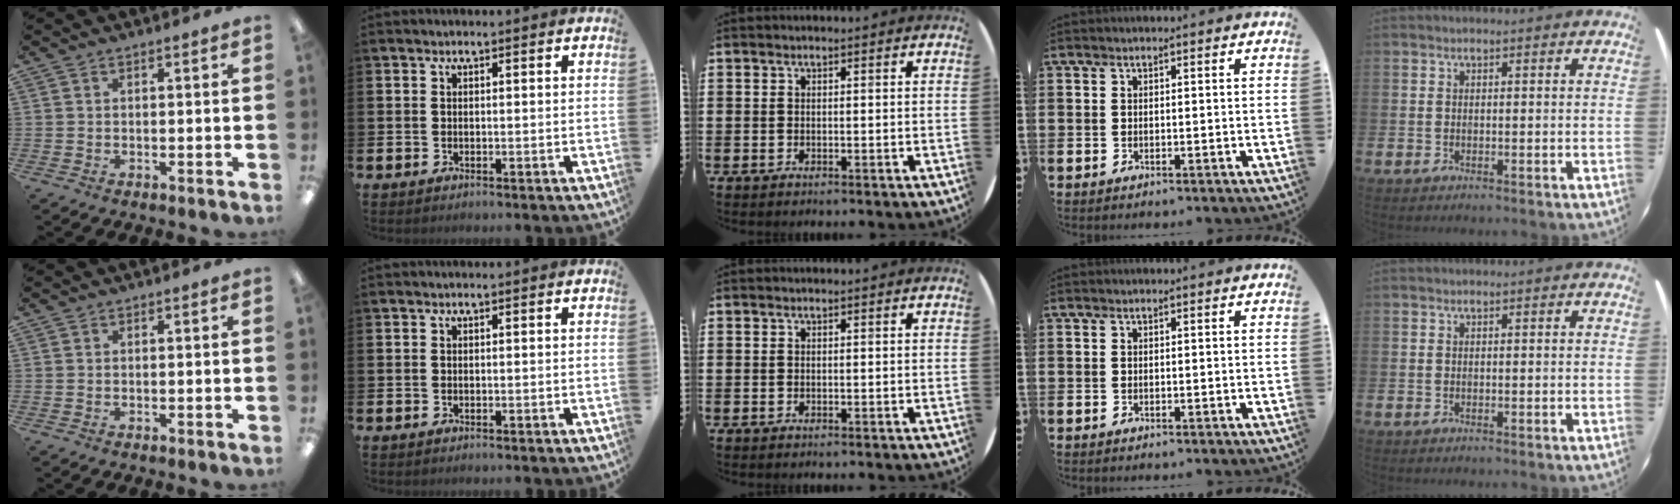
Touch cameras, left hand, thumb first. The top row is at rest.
{}